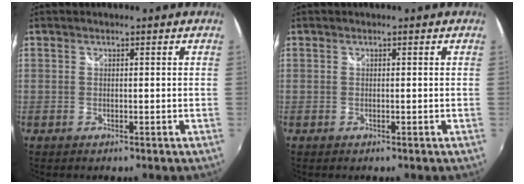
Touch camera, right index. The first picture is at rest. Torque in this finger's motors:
{"motor_torque": [-0.14, 0.10, -0.03, 0.00]}